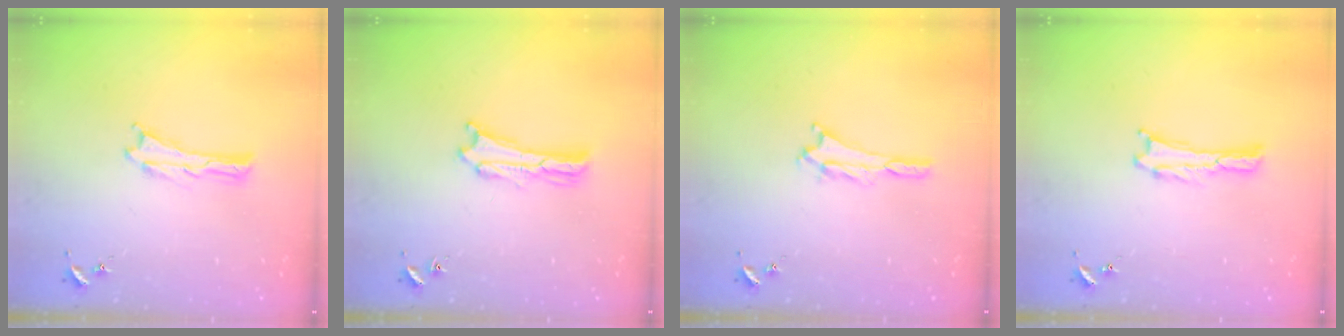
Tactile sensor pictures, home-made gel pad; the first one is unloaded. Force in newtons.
{"total": 1.8, "press": 1.8, "slide": 0.3}
{"total": 1.8, "press": 1.8, "slide": 0.1}
{"total": 0.0}